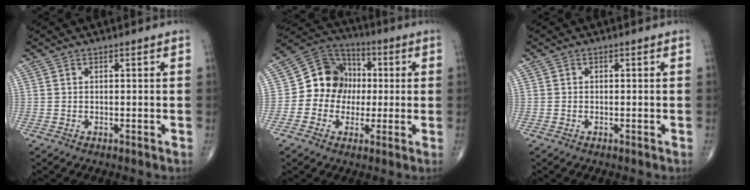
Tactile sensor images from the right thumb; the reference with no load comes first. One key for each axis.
{"total": 11.7, "fx": -0.3, "fy": 10.5, "fz": 5.3, "tx": -0.045, "ty": 0.030, "tz": -0.018}
{"total": 0.0}